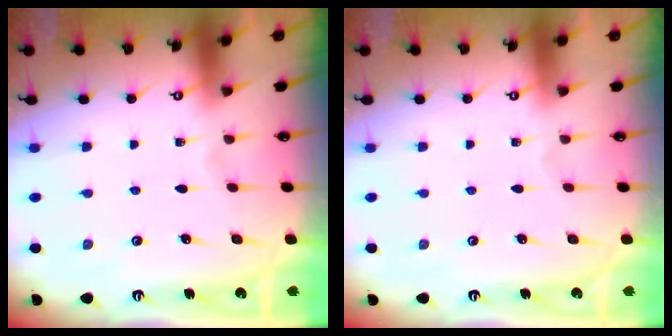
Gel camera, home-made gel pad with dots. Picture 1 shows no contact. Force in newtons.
{"total": 0.0}